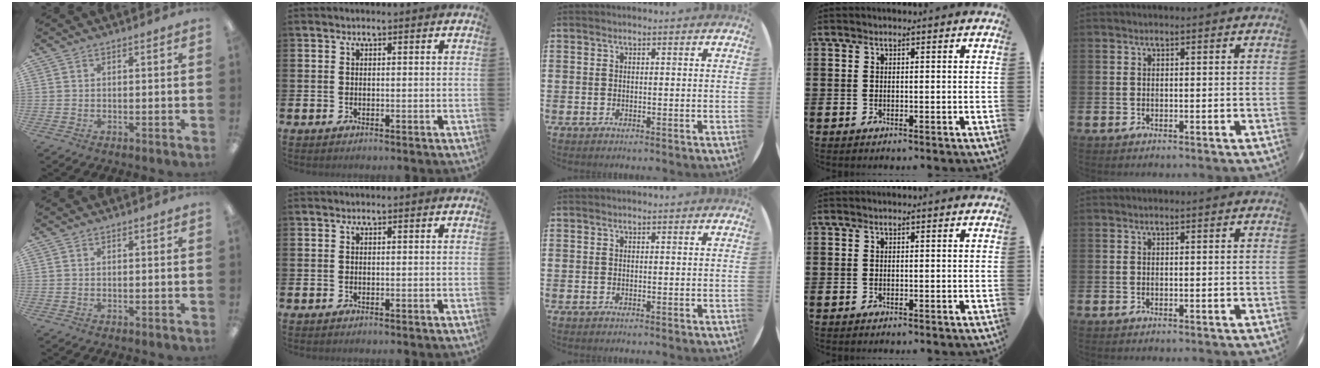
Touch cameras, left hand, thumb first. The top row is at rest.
{}